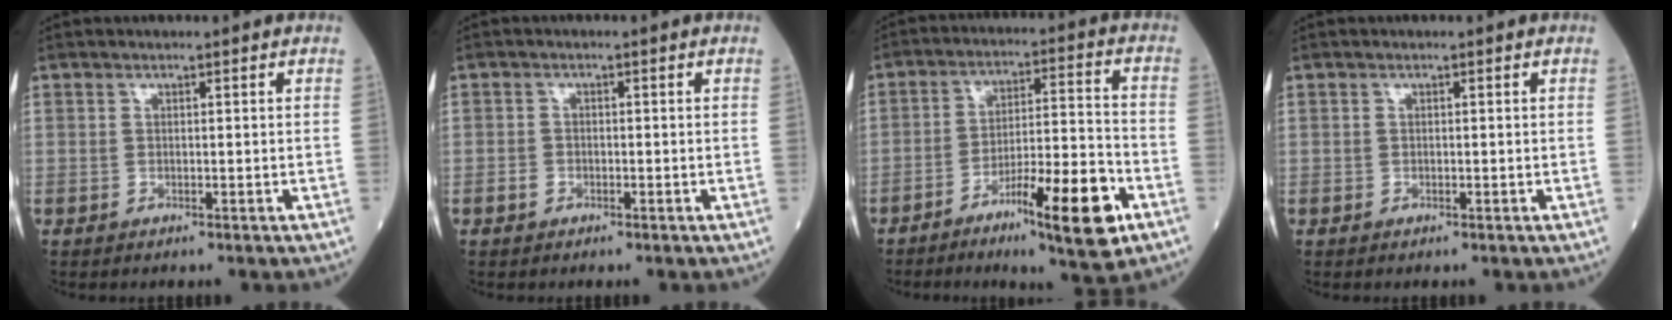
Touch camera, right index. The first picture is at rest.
{"total": 1.1, "force": [-0.5, 0.9, 0.3], "torque": [-0.003, 0.004, -0.009]}
{"total": 13.2, "force": [-6.8, 1.4, 11.3], "torque": [-0.173, 0.001, -0.107]}
{"total": 0.0}